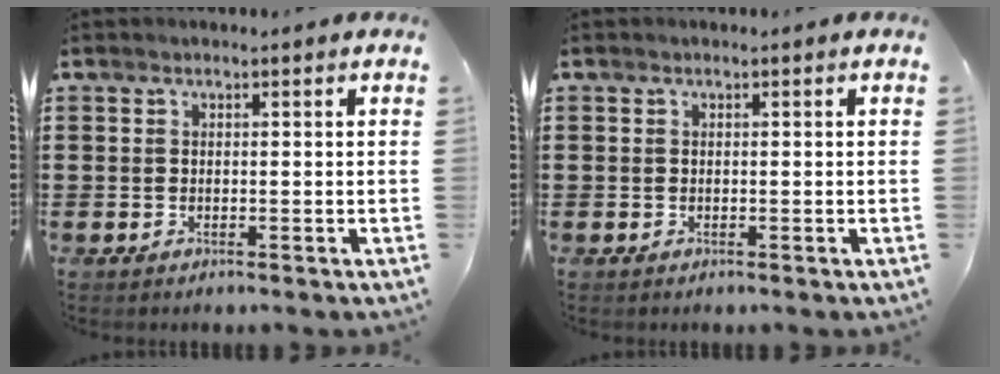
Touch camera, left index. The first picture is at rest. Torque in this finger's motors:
{"motor_torque": [0.00, 0.00, -0.01, 0.01]}